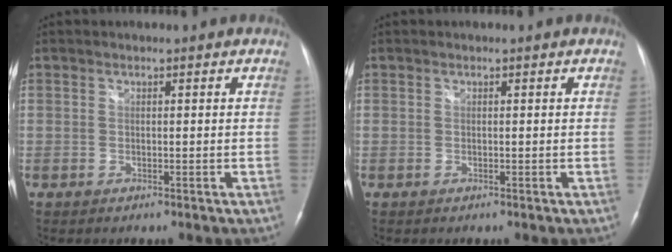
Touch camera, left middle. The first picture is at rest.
{"total": 0.0}